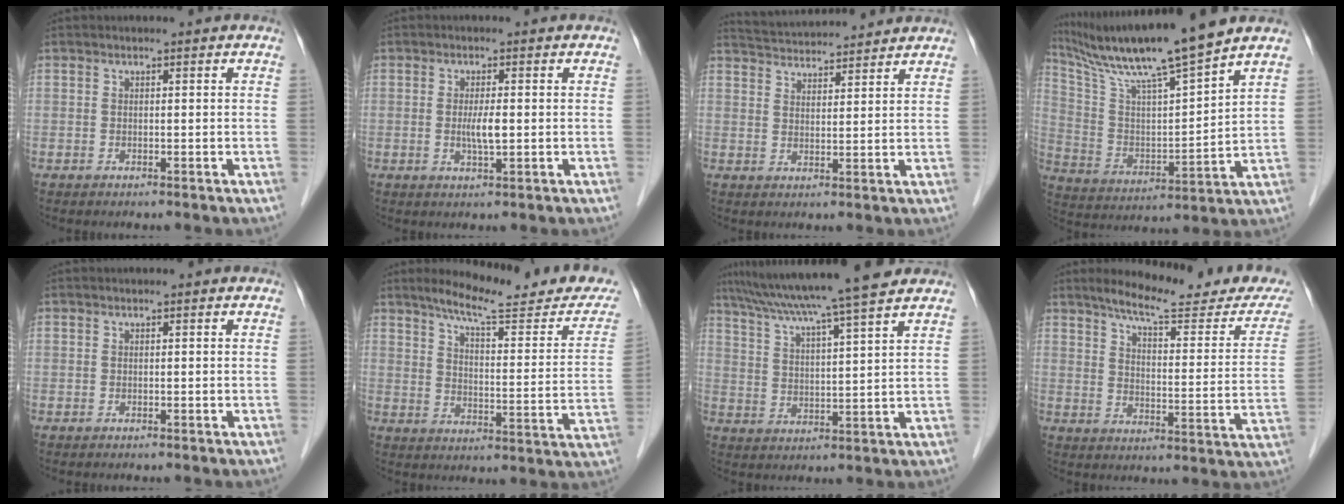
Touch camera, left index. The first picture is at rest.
{"total": 2.8, "force": [-0.1, 0.3, 2.8], "torque": [-0.057, -0.005, 0.000]}
{"total": 10.6, "force": [10.3, 0.9, 2.5], "torque": [-0.052, 0.027, 0.154]}
{"total": 16.9, "force": [14.2, -1.0, 9.1], "torque": [-0.168, 0.007, 0.253]}
{"total": 0.0}
{"total": 18.7, "force": [16.2, 2.5, 9.0], "torque": [-0.117, -0.035, 0.205]}
{"total": 15.6, "force": [13.1, -0.8, 8.4], "torque": [-0.148, 0.022, 0.195]}
{"total": 18.6, "force": [16.6, 2.6, 8.1], "torque": [-0.103, -0.045, 0.204]}